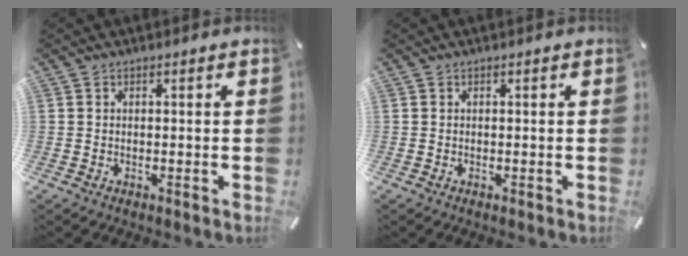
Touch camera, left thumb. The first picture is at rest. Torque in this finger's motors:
{"motor_torque": [-0.02, 0.01, -0.05, -0.03, 0.00]}